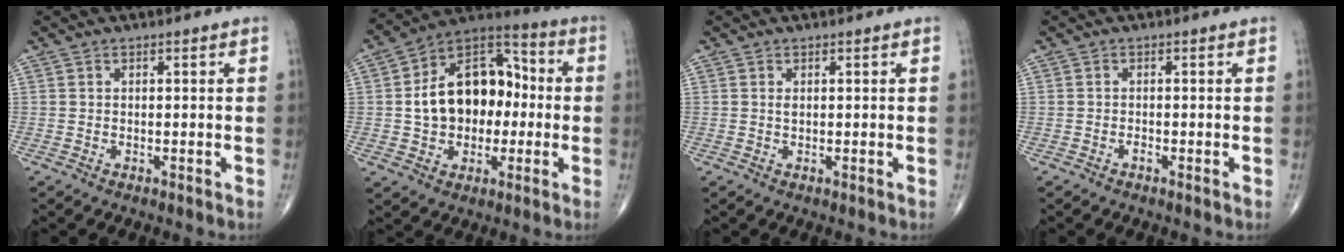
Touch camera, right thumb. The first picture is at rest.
{"total": 17.9, "force": [-0.1, 12.4, 12.9], "torque": [-0.169, 0.039, -0.006]}
{"total": 0.7, "force": [0.2, 0.3, 0.6], "torque": [-0.014, -0.002, 0.004]}
{"total": 0.7, "force": [-0.5, 0.2, 0.5], "torque": [-0.010, 0.001, -0.010]}